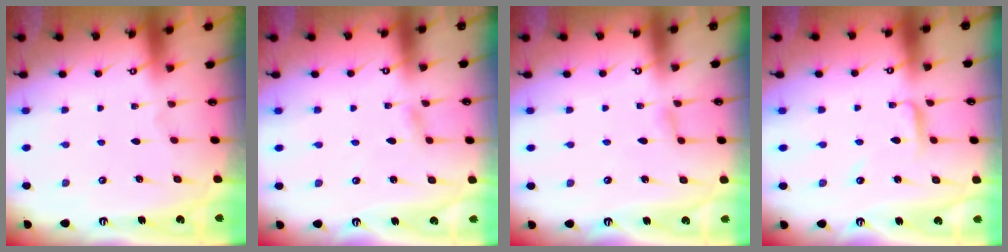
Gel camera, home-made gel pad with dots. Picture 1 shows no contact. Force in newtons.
{"total": 1.4, "press": 1.4, "slide": 0.1}
{"total": 3.2, "press": 3.1, "slide": 0.4}
{"total": 4.0, "press": 4.0, "slide": 0.2}